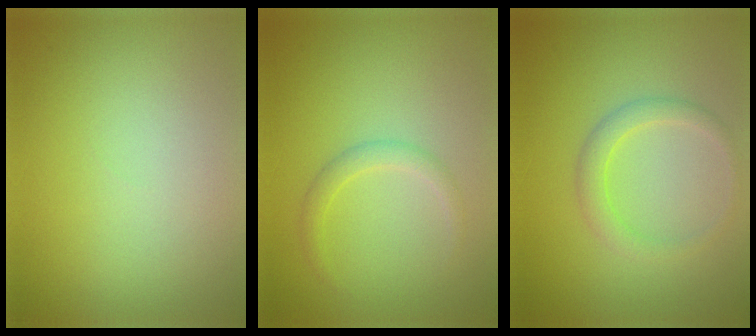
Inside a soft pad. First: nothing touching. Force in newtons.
{"total": 1.4, "press": 1.4, "slide": 0.1}
{"total": 2.0, "press": 2.0, "slide": 0.1}